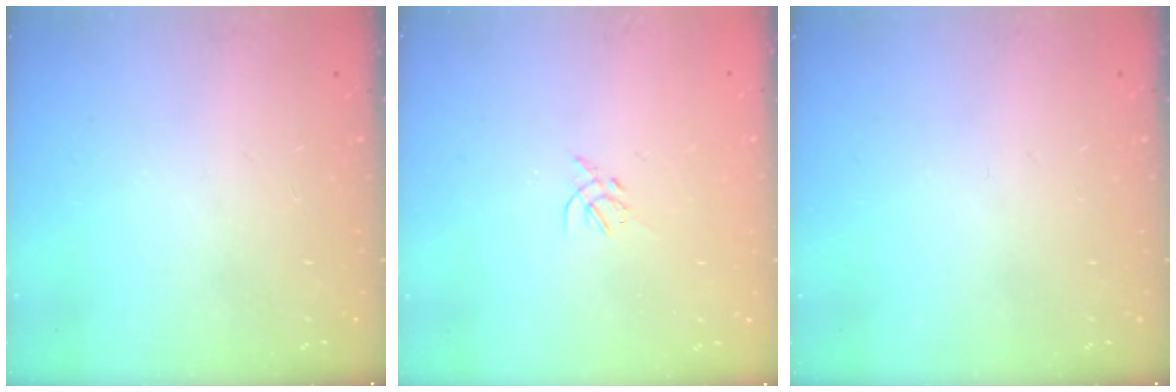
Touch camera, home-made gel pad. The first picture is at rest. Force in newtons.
{"total": 1.4, "press": 1.3, "slide": 0.5}
{"total": 0.0}